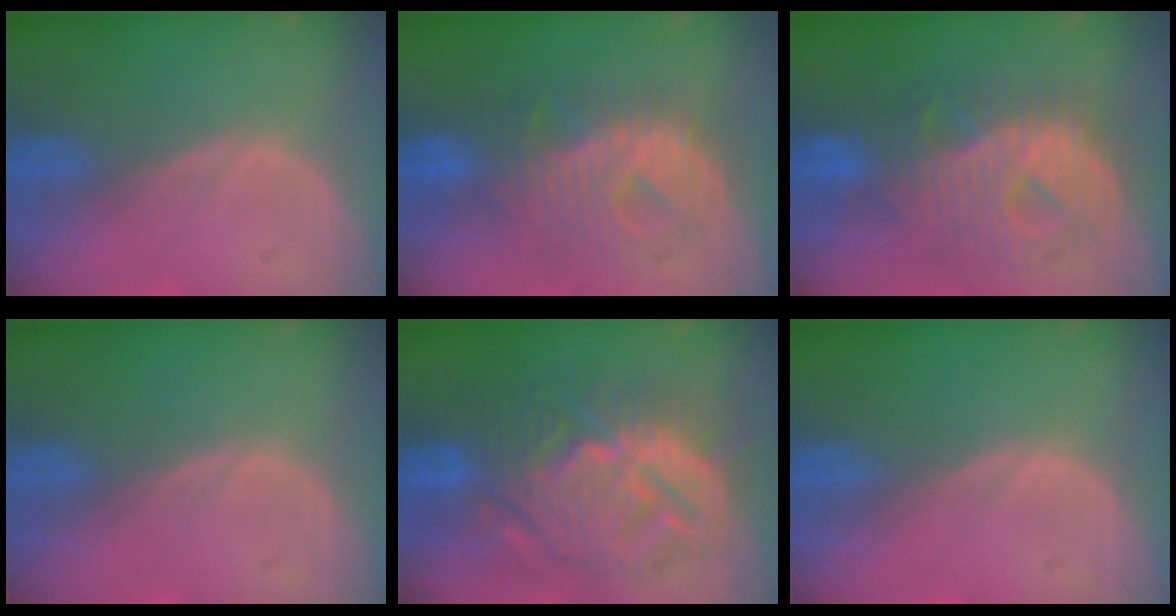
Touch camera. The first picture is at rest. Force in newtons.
{"total": 9.1, "press": 9.1, "slide": 0.5}
{"total": 10.8, "press": 10.7, "slide": 0.9}
{"total": 0.0}
{"total": 13.7, "press": 13.7, "slide": 1.3}
{"total": 0.0}